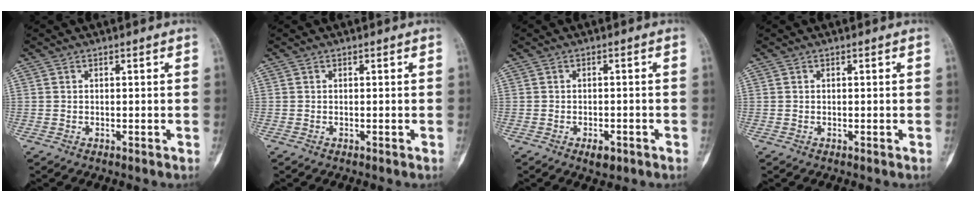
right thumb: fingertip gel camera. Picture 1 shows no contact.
{"total": 0.0}
{"total": 2.9, "force": [-1.6, 1.5, 1.9], "torque": [-0.020, 0.008, -0.019]}
{"total": 0.0}